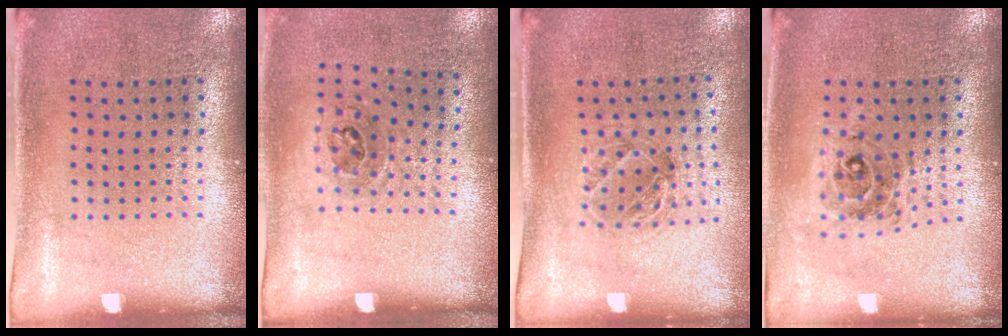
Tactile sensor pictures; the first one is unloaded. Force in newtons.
{"total": 1.1, "press": 0.7, "slide": 0.9}
{"total": 1.1, "press": 1.1, "slide": 0.2}
{"total": 0.7, "press": 0.7, "slide": 0.1}